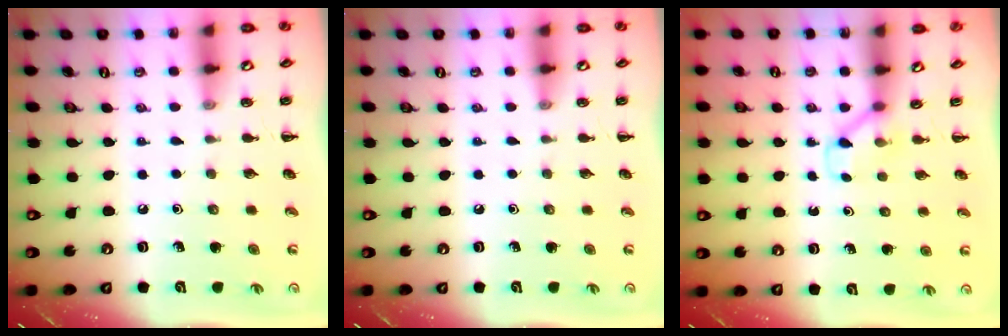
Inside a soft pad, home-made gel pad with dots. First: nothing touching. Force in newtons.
{"total": 0.0}
{"total": 2.8, "press": 2.6, "slide": 0.9}